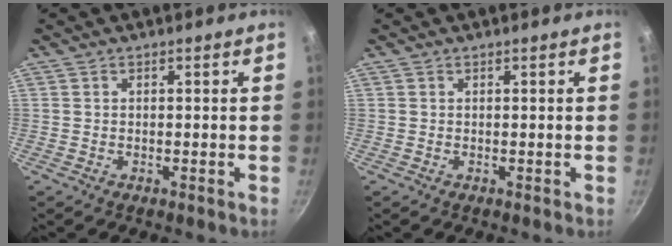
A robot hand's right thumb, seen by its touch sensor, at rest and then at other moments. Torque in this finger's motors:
{"motor_torque": [-0.16, 0.39, -0.18, 0.32, 0.00]}